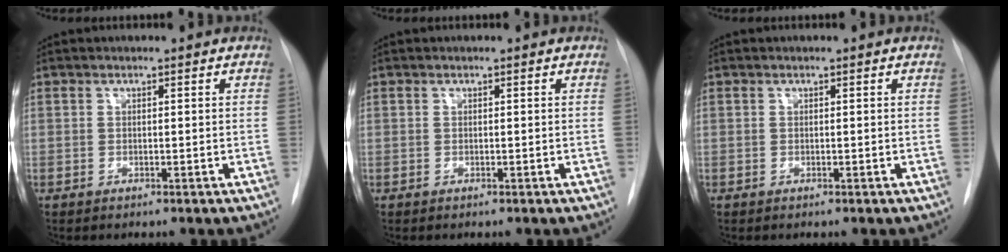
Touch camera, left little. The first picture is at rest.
{"total": 0.0}
{"total": 0.0}